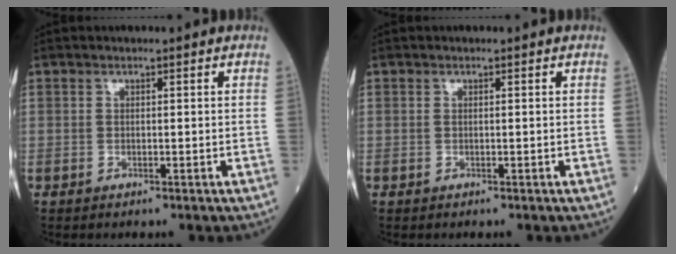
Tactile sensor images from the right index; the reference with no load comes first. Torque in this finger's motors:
{"motor_torque": [-0.33, -0.10, -0.04, -0.01]}